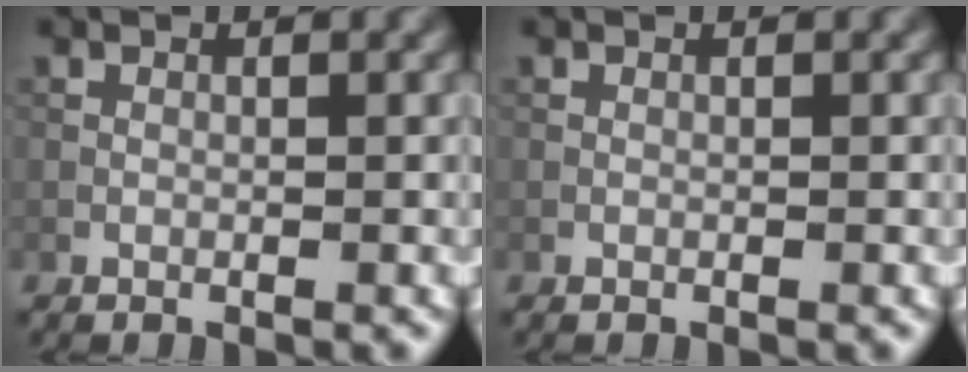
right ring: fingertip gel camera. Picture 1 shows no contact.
{"total": 0.0}